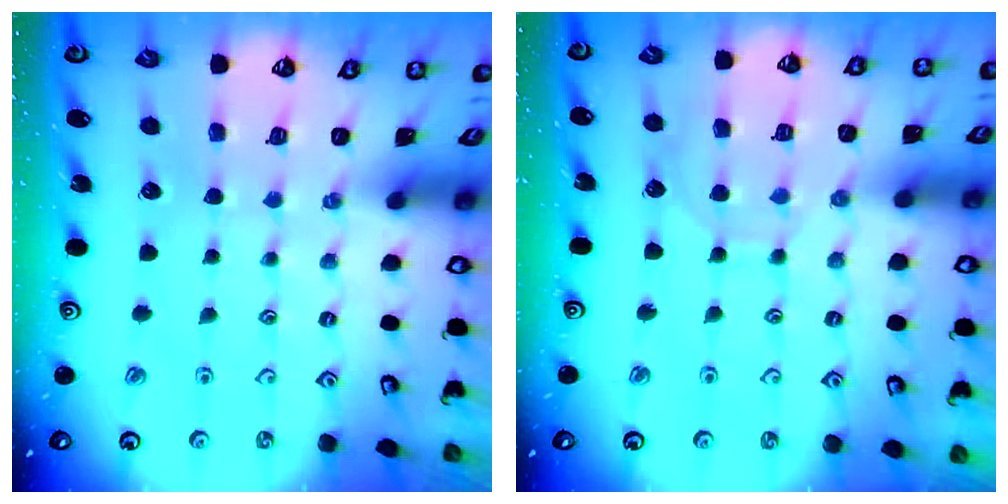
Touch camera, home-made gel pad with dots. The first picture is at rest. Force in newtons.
{"total": 6.9, "press": 6.8, "slide": 0.5}